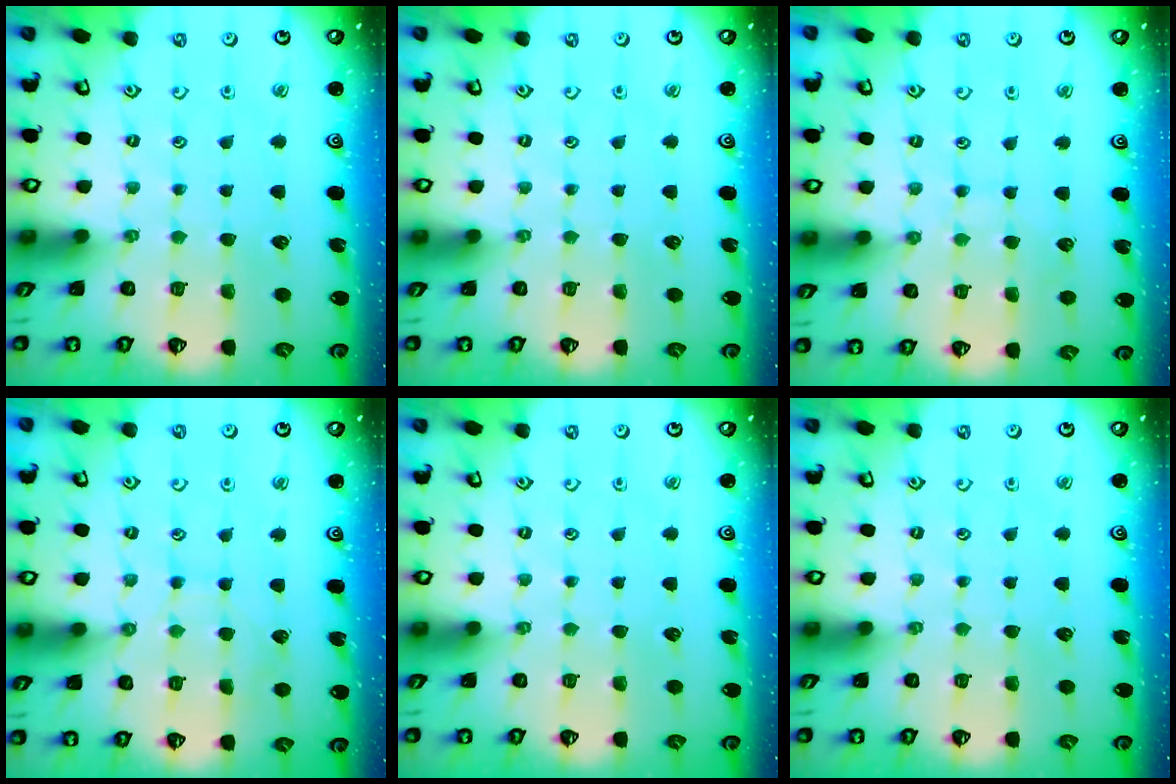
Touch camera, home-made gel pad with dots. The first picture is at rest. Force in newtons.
{"total": 0.0}
{"total": 4.9, "press": 4.9, "slide": 0.5}
{"total": 3.7, "press": 3.6, "slide": 0.4}
{"total": 0.0}
{"total": 0.0}